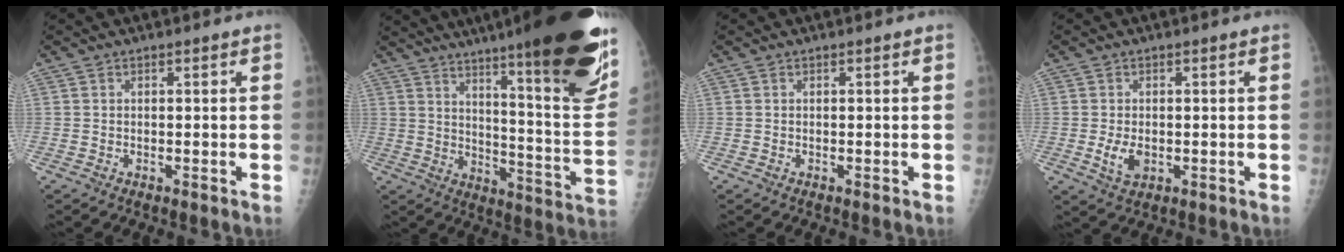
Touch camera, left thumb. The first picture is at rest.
{"total": 30.7, "force": [19.9, 4.1, 23.1], "torque": [-0.262, -0.086, 0.279]}
{"total": 0.0}
{"total": 3.9, "force": [-0.6, 2.5, 2.9], "torque": [-0.054, -0.006, -0.005]}